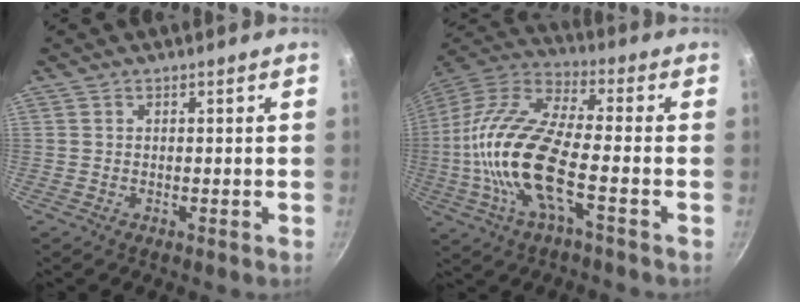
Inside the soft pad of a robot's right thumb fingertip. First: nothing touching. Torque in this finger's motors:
{"motor_torque": [-0.05, 1.21, 1.91, -0.86, 0.30]}